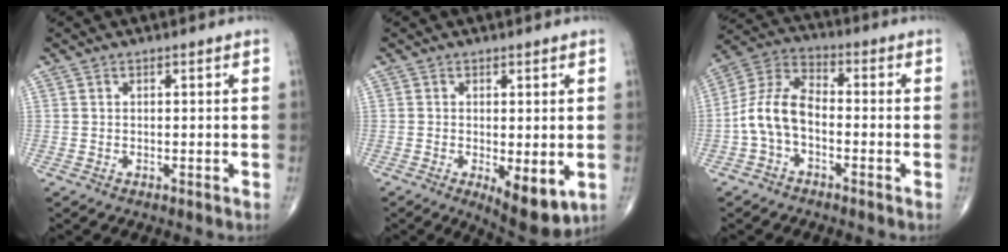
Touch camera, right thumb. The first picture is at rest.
{"total": 8.1, "force": [-2.0, 3.2, 7.2], "torque": [-0.099, -0.020, -0.023]}
{"total": 9.5, "force": [-2.4, 5.7, 7.2], "torque": [-0.141, 0.038, -0.058]}